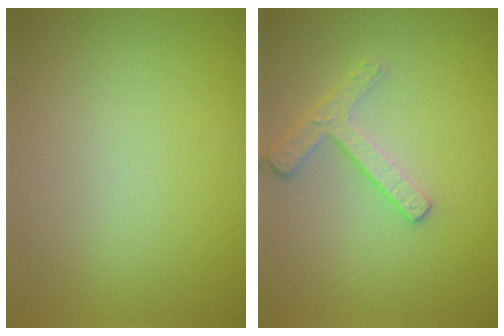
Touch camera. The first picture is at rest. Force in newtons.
{"total": 2.5, "press": 2.4, "slide": 0.7}